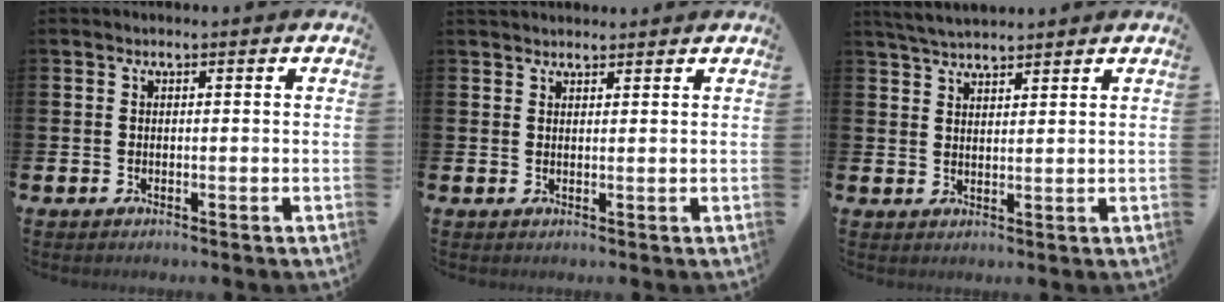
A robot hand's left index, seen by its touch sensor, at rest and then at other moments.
{"total": 1.6, "force": [1.6, 0.4, 0.0], "torque": [0.007, -0.005, 0.027]}
{"total": 4.0, "force": [3.8, 0.5, 1.0], "torque": [-0.027, -0.011, 0.071]}